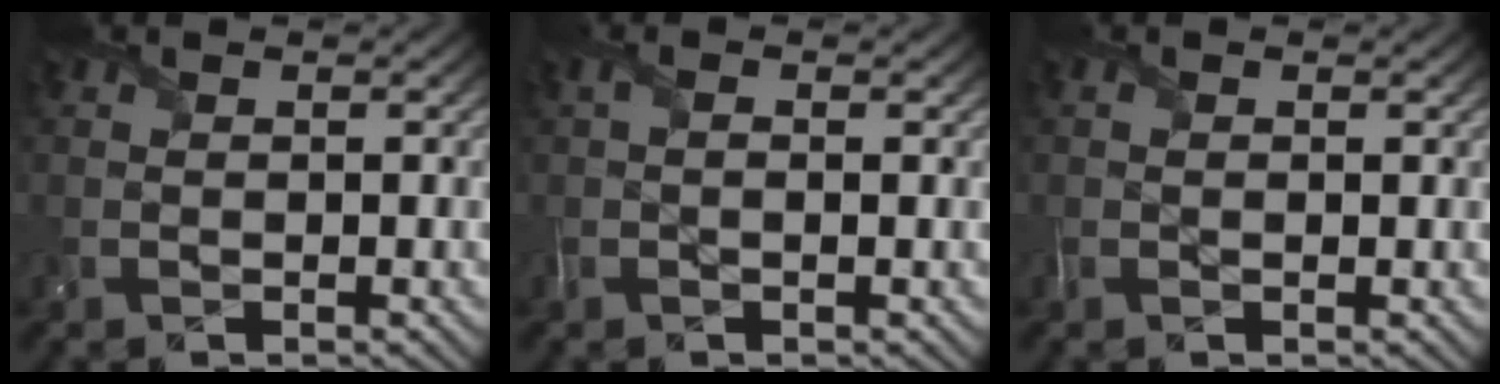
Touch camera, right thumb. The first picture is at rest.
{"total": 1.7, "force": [0.2, 0.6, 1.6], "torque": [-0.040, 0.003, -0.002]}
{"total": 1.3, "force": [0.1, 0.9, 0.9], "torque": [-0.022, -0.004, 0.003]}